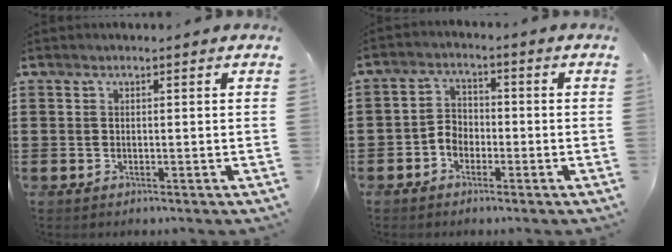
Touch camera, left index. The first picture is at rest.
{"total": 4.3, "force": [-1.9, 3.0, 2.4], "torque": [-0.061, 0.006, -0.041]}